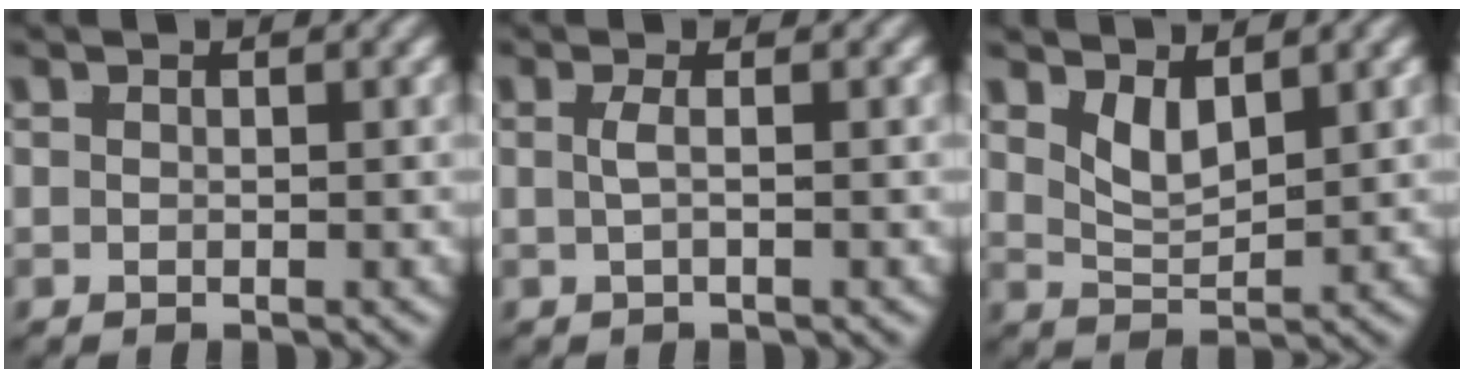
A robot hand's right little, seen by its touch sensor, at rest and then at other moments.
{"total": 1.3, "force": [-0.3, -0.9, 0.8], "torque": [-0.018, -0.004, -0.001]}
{"total": 3.0, "force": [1.6, 1.4, 2.1], "torque": [-0.037, -0.011, 0.029]}